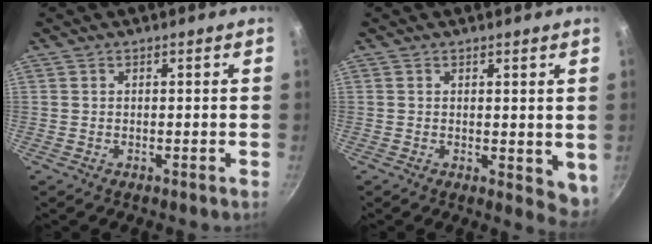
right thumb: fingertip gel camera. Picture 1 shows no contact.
{"total": 4.8, "force": [0.8, 2.5, 4.0], "torque": [-0.046, -0.012, 0.013]}